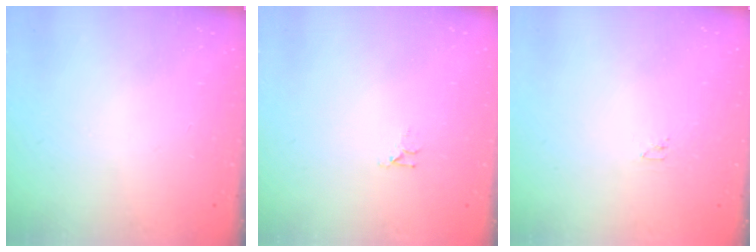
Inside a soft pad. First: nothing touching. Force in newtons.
{"total": 3.6, "press": 3.6, "slide": 0.2}
{"total": 2.4, "press": 2.4, "slide": 0.3}